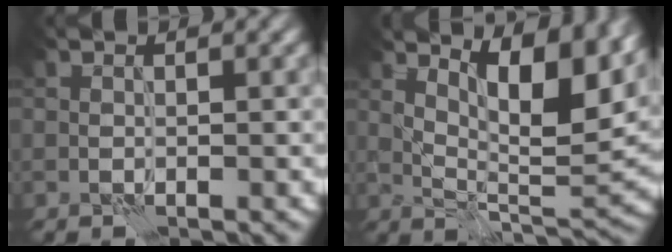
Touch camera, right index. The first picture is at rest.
{"total": 10.0, "force": [4.9, 3.1, 8.1], "torque": [-0.130, 0.000, 0.088]}